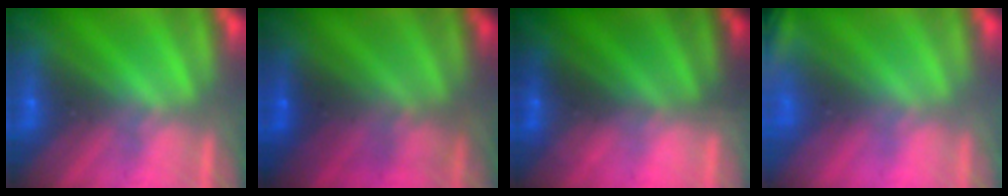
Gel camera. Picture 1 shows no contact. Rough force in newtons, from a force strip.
{"total": 2.8}
{"total": 1.5}
{"total": 2.4}